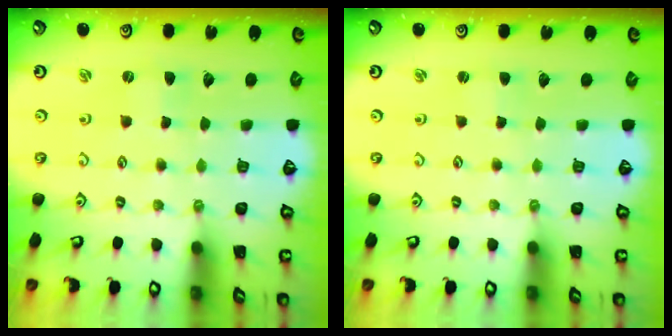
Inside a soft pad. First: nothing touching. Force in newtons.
{"total": 0.8, "press": 0.8, "slide": 0.1}